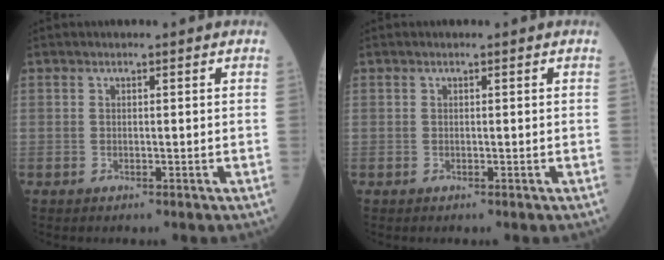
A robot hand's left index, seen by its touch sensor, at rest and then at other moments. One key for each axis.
{"total": 0.0}